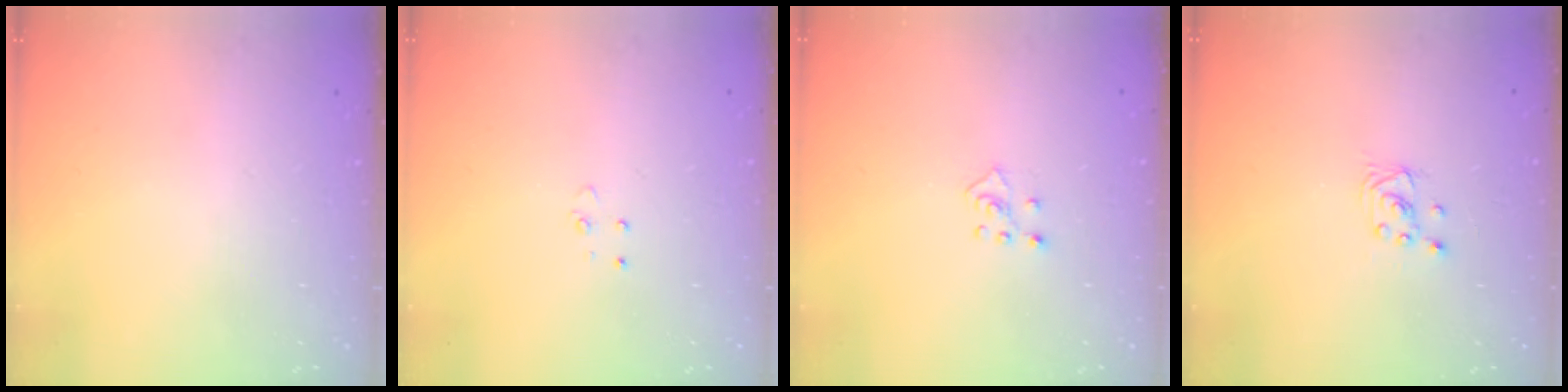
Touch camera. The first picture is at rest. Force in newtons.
{"total": 3.2, "press": 3.2, "slide": 0.4}
{"total": 2.3, "press": 2.3, "slide": 0.5}
{"total": 1.7, "press": 1.6, "slide": 0.1}